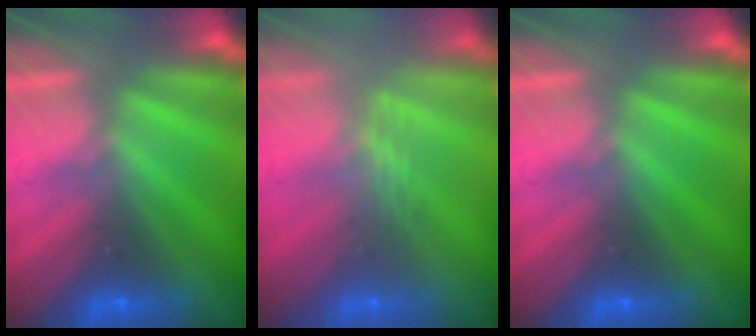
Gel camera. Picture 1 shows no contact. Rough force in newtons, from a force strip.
{"total": 2.4}
{"total": 0.0}